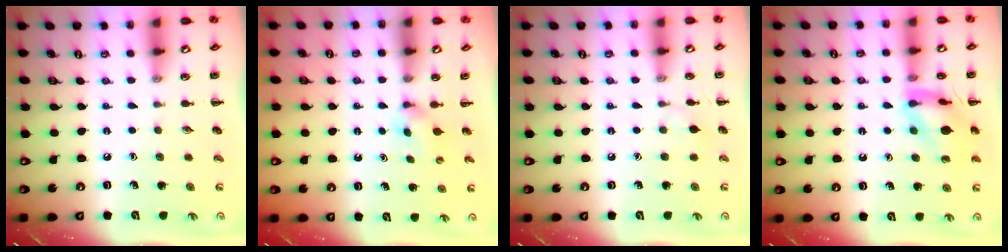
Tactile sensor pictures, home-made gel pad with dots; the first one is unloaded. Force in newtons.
{"total": 1.8, "press": 1.5, "slide": 1.0}
{"total": 4.3, "press": 3.9, "slide": 1.6}
{"total": 13.8, "press": 13.8, "slide": 1.5}